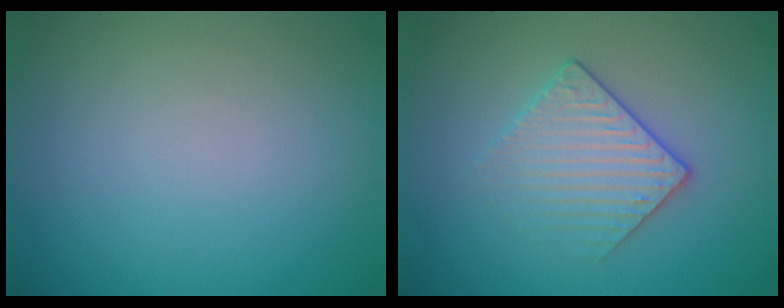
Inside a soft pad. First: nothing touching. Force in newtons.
{"total": 2.4, "press": 2.1, "slide": 1.1}